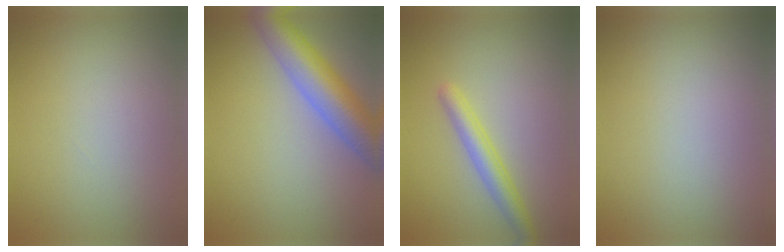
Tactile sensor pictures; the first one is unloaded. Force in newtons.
{"total": 7.5, "press": 7.5, "slide": 0.3}
{"total": 2.8, "press": 2.8, "slide": 0.2}
{"total": 0.0}